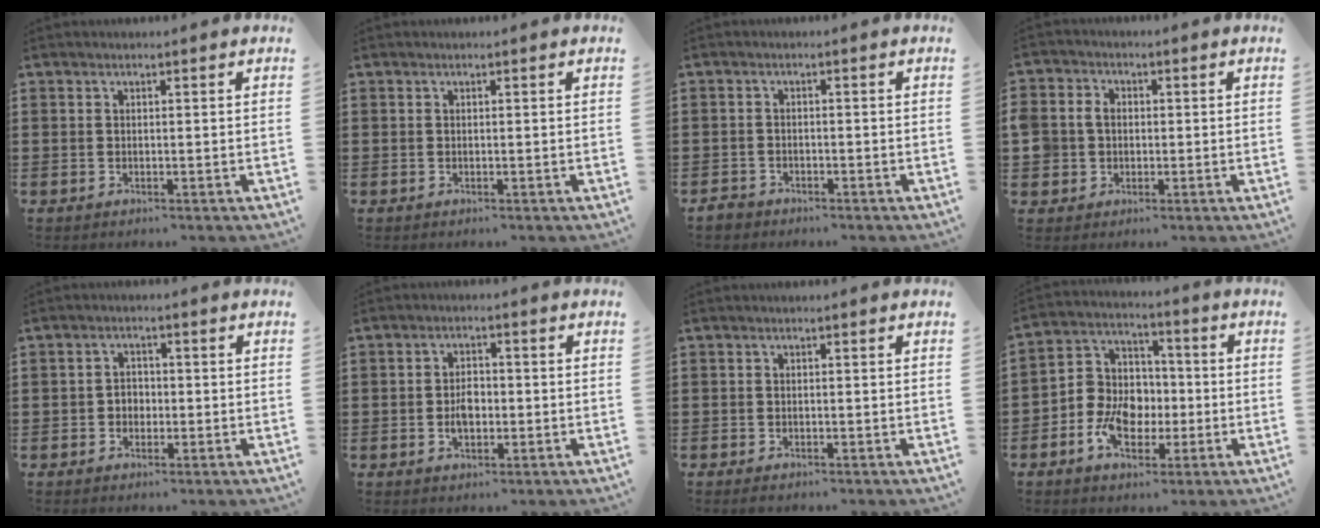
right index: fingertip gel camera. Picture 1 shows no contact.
{"total": 0.0}
{"total": 1.8, "force": [-1.6, 0.8, 0.1], "torque": [-0.007, 0.004, -0.035]}
{"total": 3.9, "force": [-0.2, 3.7, 1.1], "torque": [-0.044, 0.012, -0.007]}
{"total": 2.0, "force": [-0.7, 1.7, 0.9], "torque": [-0.021, 0.005, -0.017]}
{"total": 3.4, "force": [-0.6, 2.1, 2.6], "torque": [-0.042, 0.002, -0.013]}
{"total": 0.8, "force": [-0.7, 0.3, 0.2], "torque": [-0.004, -0.002, -0.014]}
{"total": 8.6, "force": [-2.5, 6.8, 4.5], "torque": [-0.104, 0.017, -0.048]}